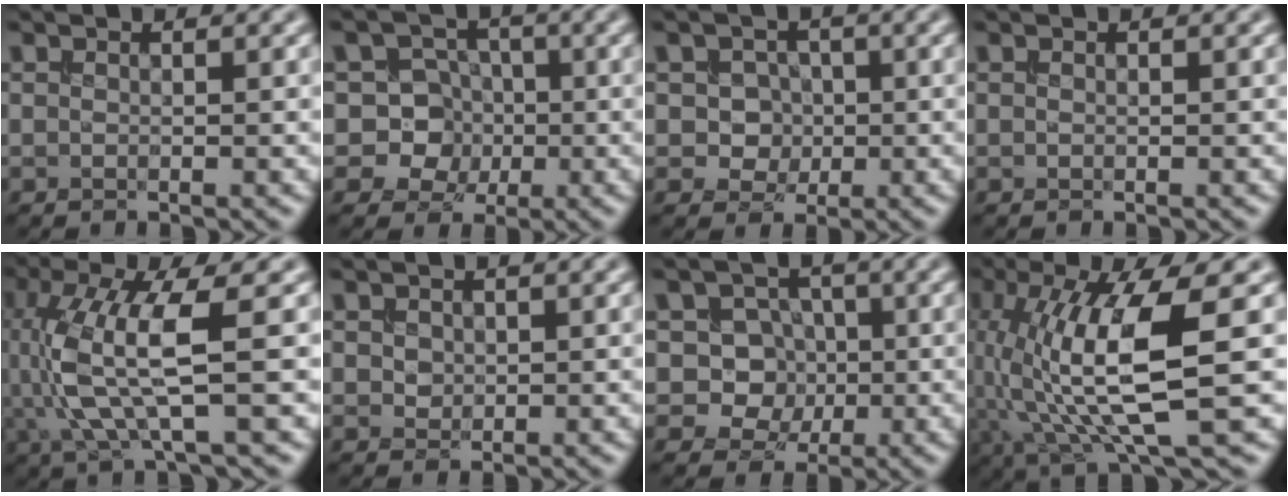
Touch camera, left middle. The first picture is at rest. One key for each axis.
{"total": 6.7, "fx": -0.8, "fy": 6.4, "fz": 1.7, "tx": -0.011, "ty": 0.034, "tz": -0.049}
{"total": 3.0, "fx": 0.1, "fy": 2.8, "fz": 1.3, "tx": -0.003, "ty": 0.005, "tz": -0.007}
{"total": 0.0}
{"total": 7.7, "fx": 0.3, "fy": 2.2, "fz": 7.4, "tx": -0.170, "ty": -0.010, "tz": 0.017}
{"total": 1.1, "fx": 0.3, "fy": 1.0, "fz": 0.4, "tx": -0.005, "ty": -0.003, "tz": 0.010}
{"total": 5.0, "fx": 0.2, "fy": 4.6, "fz": 2.0, "tx": -0.010, "ty": 0.008, "tz": -0.013}
{"total": 10.9, "fx": 0.0, "fy": 3.0, "fz": 10.4, "tx": -0.195, "ty": -0.001, "tz": 0.003}